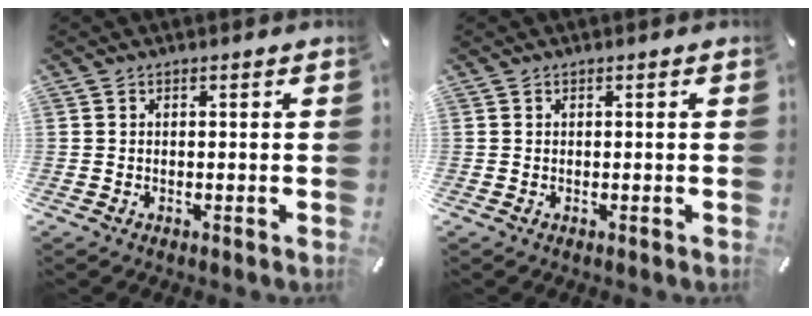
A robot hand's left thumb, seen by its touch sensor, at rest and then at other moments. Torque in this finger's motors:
{"motor_torque": [0.01, -0.01, 0.00, 0.00, 0.00]}